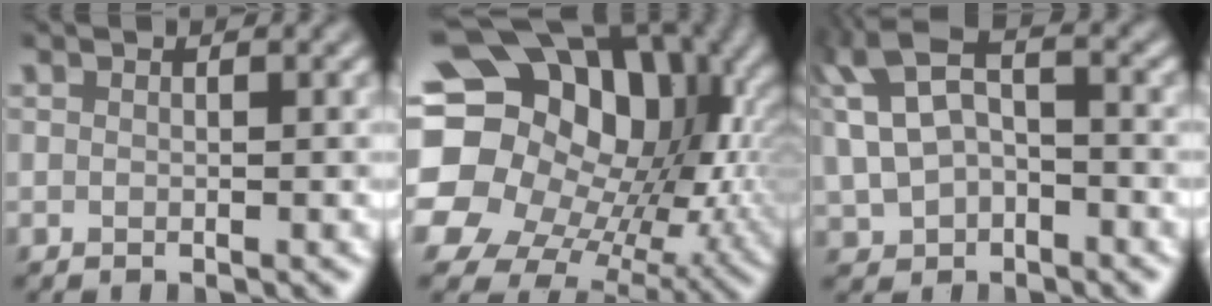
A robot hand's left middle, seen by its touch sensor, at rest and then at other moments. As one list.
[{"total": 20.9, "force": [3.5, 16.7, 12.0], "torque": [-0.219, 0.008, 0.062]}, {"total": 7.1, "force": [1.2, 4.6, 5.2], "torque": [-0.119, 0.008, 0.024]}]